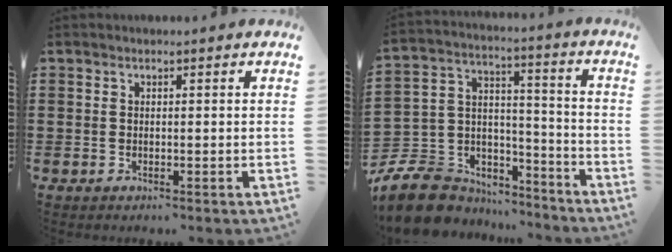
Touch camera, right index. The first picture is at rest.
{"total": 8.7, "force": [-7.0, 4.9, 1.6], "torque": [-0.062, 0.012, -0.136]}